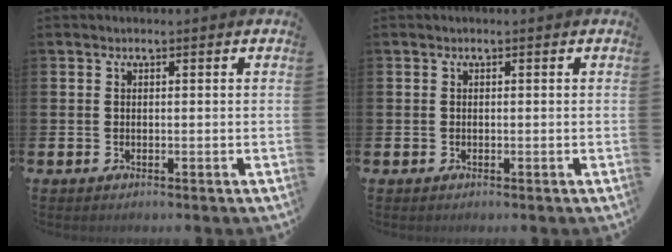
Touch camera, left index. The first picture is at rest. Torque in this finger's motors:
{"motor_torque": [-0.08, 0.04, -0.04, -0.01]}